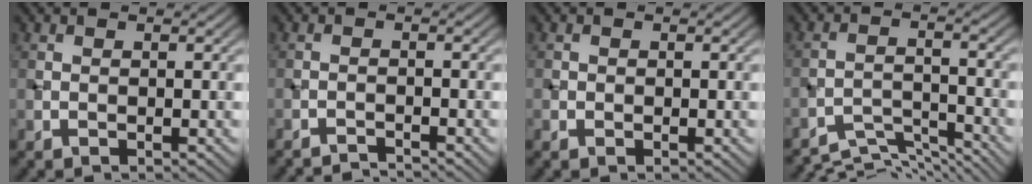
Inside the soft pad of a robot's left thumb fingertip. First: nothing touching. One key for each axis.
{"total": 2.1, "fx": -2.1, "fy": 0.0, "fz": 0.4, "tx": -0.005, "ty": 0.000, "tz": -0.041}
{"total": 0.7, "fx": -0.2, "fy": 0.7, "fz": 0.1, "tx": 0.001, "ty": -0.004, "tz": -0.006}
{"total": 7.3, "fx": -7.0, "fy": 1.2, "fz": 1.8, "tx": -0.033, "ty": -0.002, "tz": -0.112}